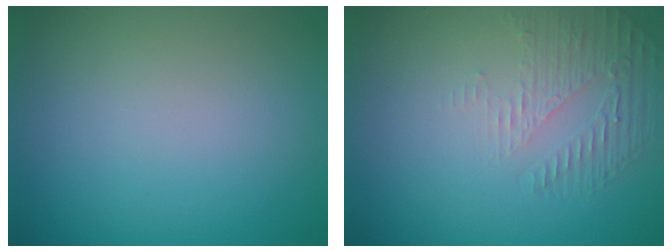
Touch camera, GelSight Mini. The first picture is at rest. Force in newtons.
{"total": 1.7, "press": 0.8, "slide": 1.5}